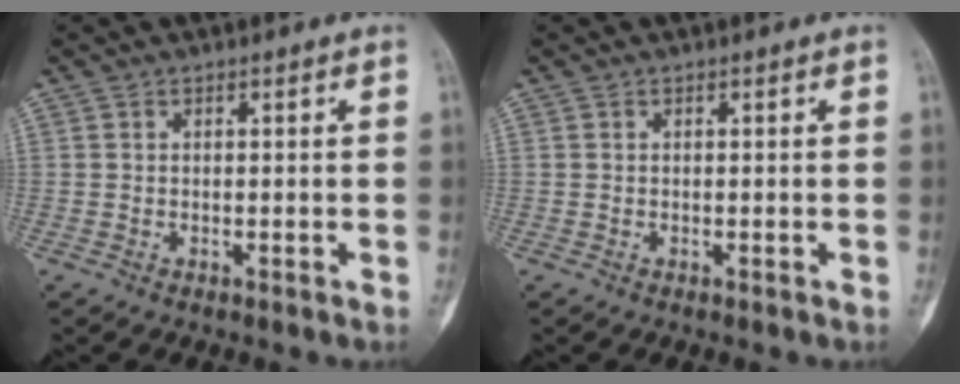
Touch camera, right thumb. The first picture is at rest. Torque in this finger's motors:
{"motor_torque": [0.13, -0.12, 0.06, 0.06, 0.02]}